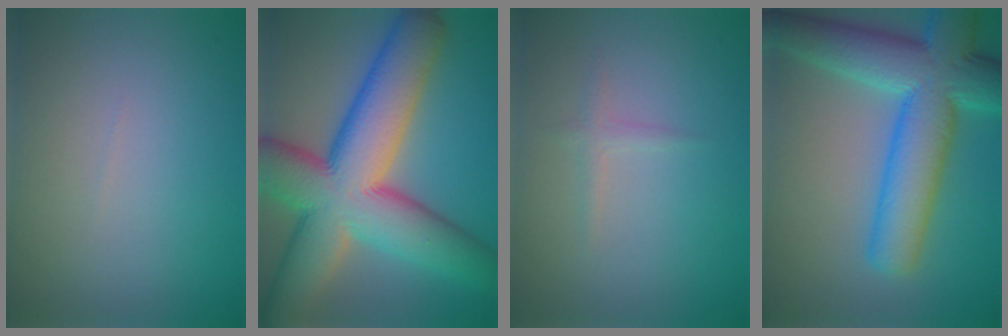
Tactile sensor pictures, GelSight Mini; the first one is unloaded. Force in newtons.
{"total": 15.2, "press": 15.2, "slide": 0.9}
{"total": 0.9, "press": 0.9, "slide": 0.0}
{"total": 10.9, "press": 10.9, "slide": 0.4}